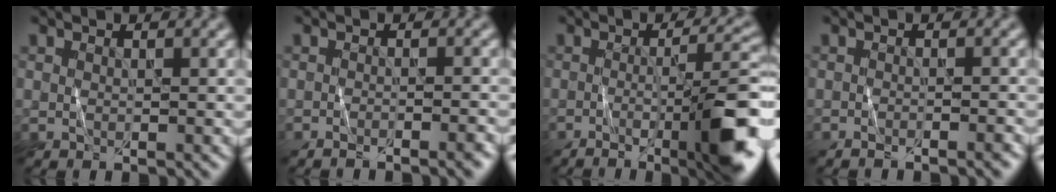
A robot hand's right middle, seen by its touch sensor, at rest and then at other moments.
{"total": 1.8, "force": [-1.5, 0.2, 1.0], "torque": [0.000, -0.001, -0.030]}
{"total": 8.9, "force": [-3.3, 1.8, 8.1], "torque": [-0.090, 0.009, -0.053]}
{"total": 1.4, "force": [-1.2, 0.1, 0.6], "torque": [0.006, -0.001, -0.026]}